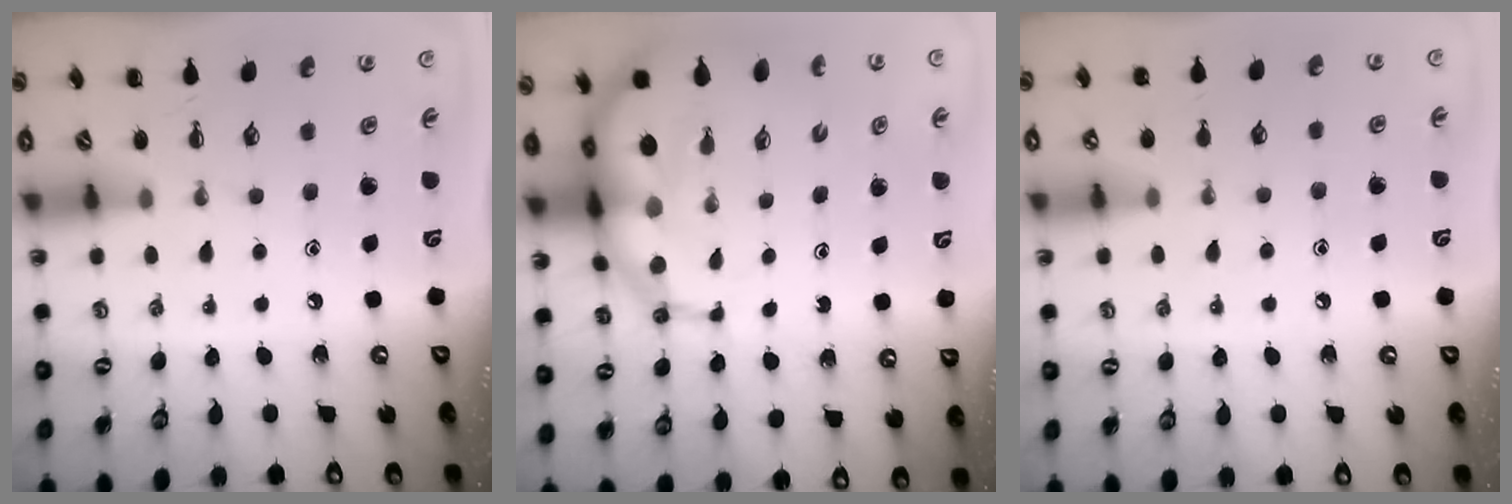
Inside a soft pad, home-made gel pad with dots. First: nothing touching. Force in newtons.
{"total": 11.7, "press": 11.3, "slide": 3.2}
{"total": 4.8, "press": 4.6, "slide": 1.4}